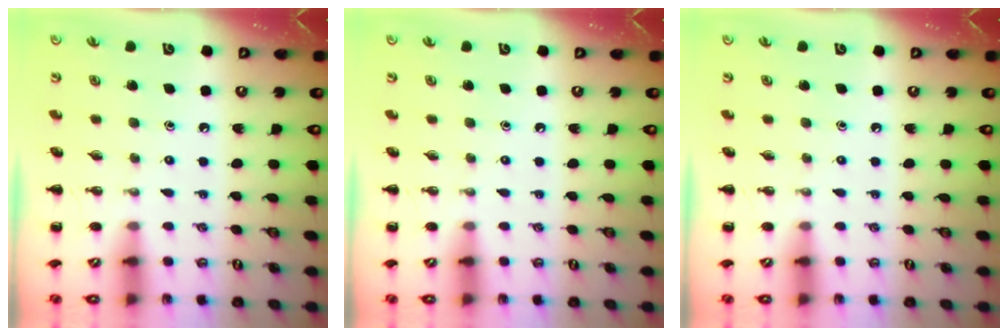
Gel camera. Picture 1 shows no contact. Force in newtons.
{"total": 0.0}
{"total": 0.0}